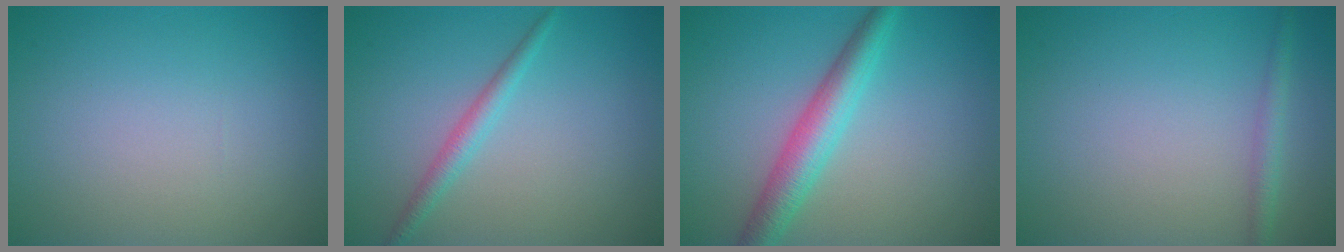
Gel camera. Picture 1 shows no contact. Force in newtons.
{"total": 1.8, "press": 1.8, "slide": 0.1}
{"total": 4.3, "press": 4.3, "slide": 0.0}
{"total": 1.5, "press": 1.5, "slide": 0.0}